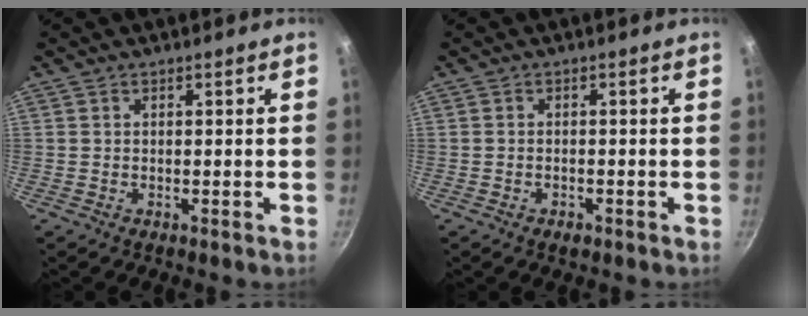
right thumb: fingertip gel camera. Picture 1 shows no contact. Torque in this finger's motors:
{"motor_torque": [-0.59, -0.25, -0.19, 0.04, 0.00]}